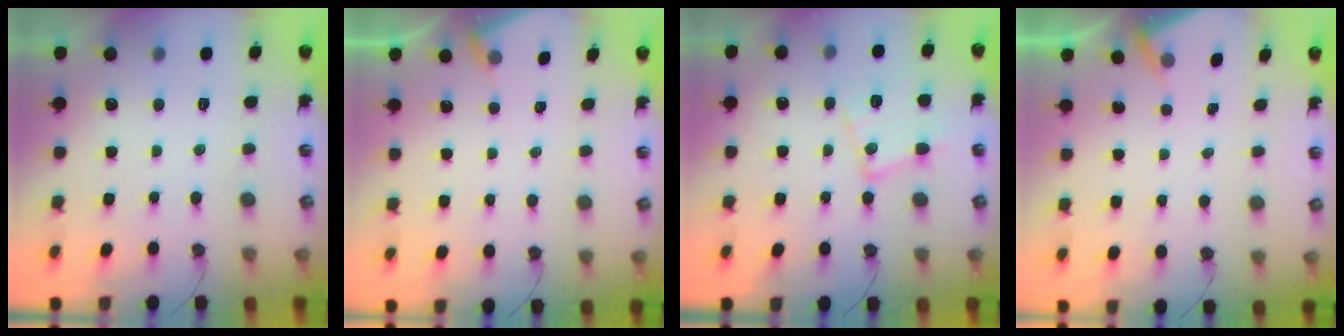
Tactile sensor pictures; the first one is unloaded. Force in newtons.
{"total": 4.1, "press": 4.1, "slide": 0.6}
{"total": 13.6, "press": 13.6, "slide": 0.7}
{"total": 3.0, "press": 3.0, "slide": 0.5}